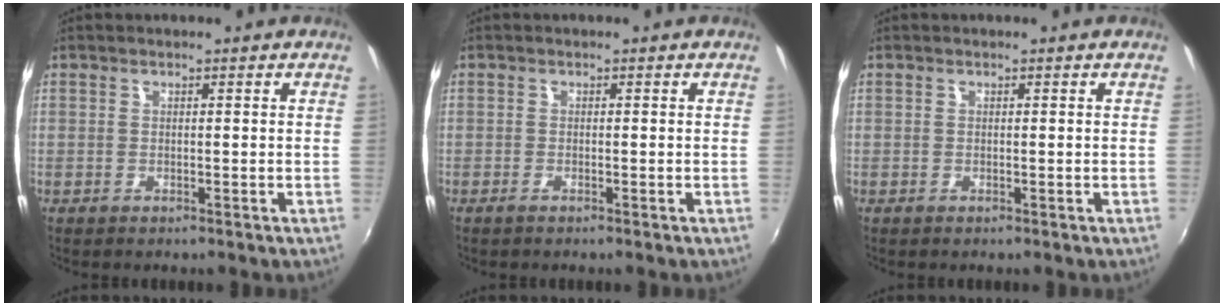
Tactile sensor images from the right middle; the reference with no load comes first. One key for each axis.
{"total": 0.9, "fx": -0.6, "fy": -0.2, "fz": 0.6, "tx": -0.012, "ty": -0.001, "tz": -0.014}
{"total": 0.0}